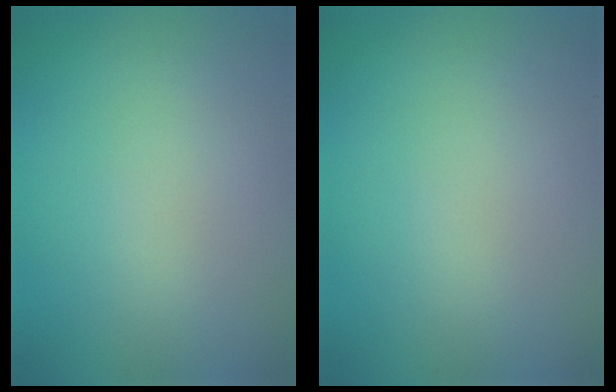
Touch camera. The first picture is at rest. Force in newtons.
{"total": 0.0}